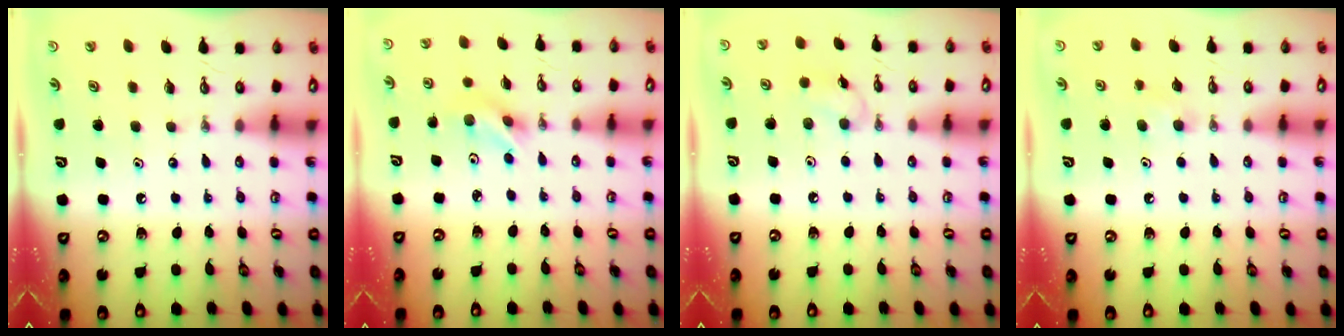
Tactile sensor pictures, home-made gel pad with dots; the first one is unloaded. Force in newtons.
{"total": 4.7, "press": 3.1, "slide": 3.5}
{"total": 6.6, "press": 6.6, "slide": 0.6}
{"total": 6.9, "press": 5.6, "slide": 4.0}